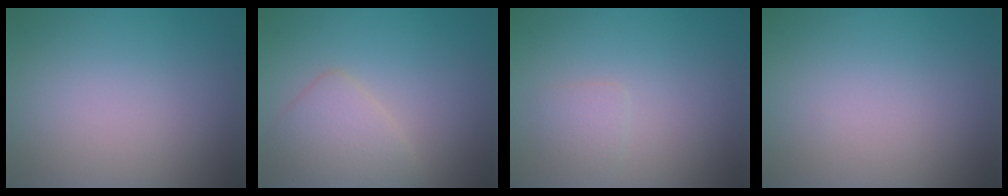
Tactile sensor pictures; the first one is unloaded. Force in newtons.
{"total": 3.1, "press": 3.1, "slide": 0.2}
{"total": 1.1, "press": 1.1, "slide": 0.1}
{"total": 0.0}